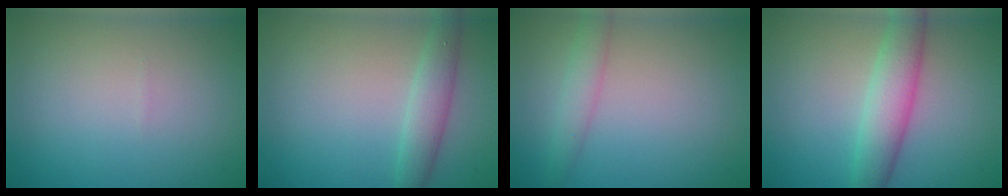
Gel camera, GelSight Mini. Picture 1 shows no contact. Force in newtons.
{"total": 2.6, "press": 2.6, "slide": 0.1}
{"total": 2.2, "press": 2.2, "slide": 0.1}
{"total": 4.6, "press": 4.6, "slide": 0.0}